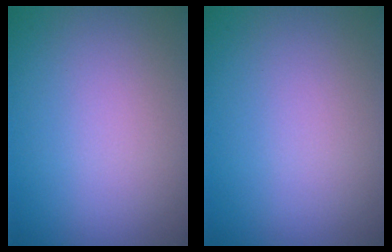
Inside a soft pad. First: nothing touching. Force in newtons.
{"total": 0.0}